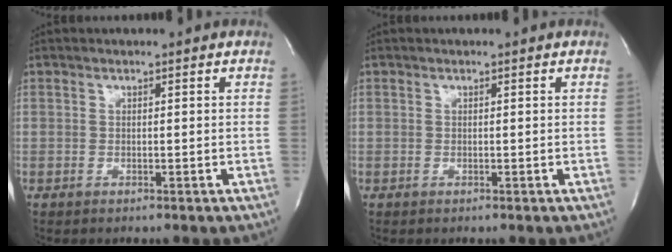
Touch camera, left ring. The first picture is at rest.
{"total": 0.0}